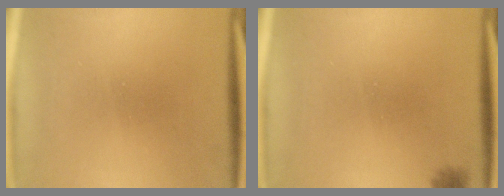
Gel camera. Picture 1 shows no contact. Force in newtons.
{"total": 1.6}